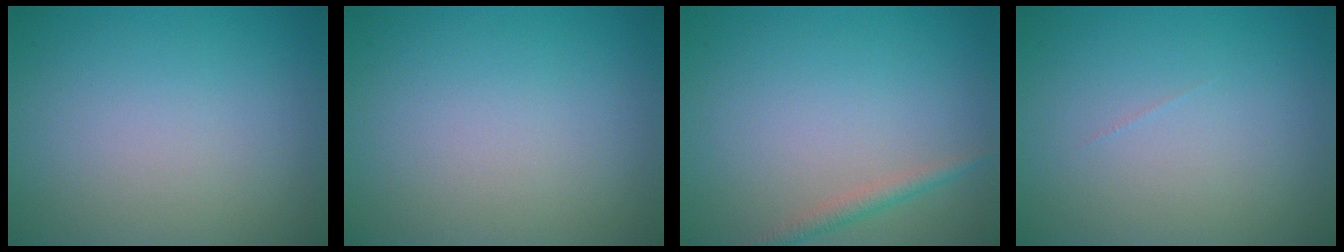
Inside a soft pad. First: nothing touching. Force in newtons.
{"total": 0.0}
{"total": 1.5, "press": 1.5, "slide": 0.0}
{"total": 0.0}